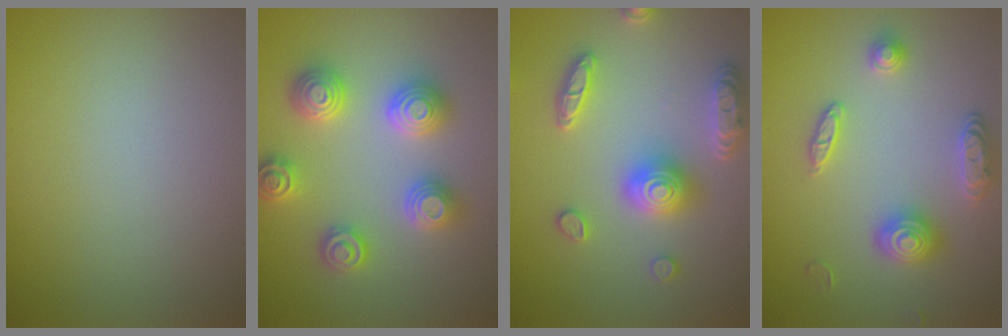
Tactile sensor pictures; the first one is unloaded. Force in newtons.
{"total": 4.9, "press": 4.8, "slide": 0.8}
{"total": 4.9, "press": 4.8, "slide": 0.9}
{"total": 3.4, "press": 3.4, "slide": 0.3}